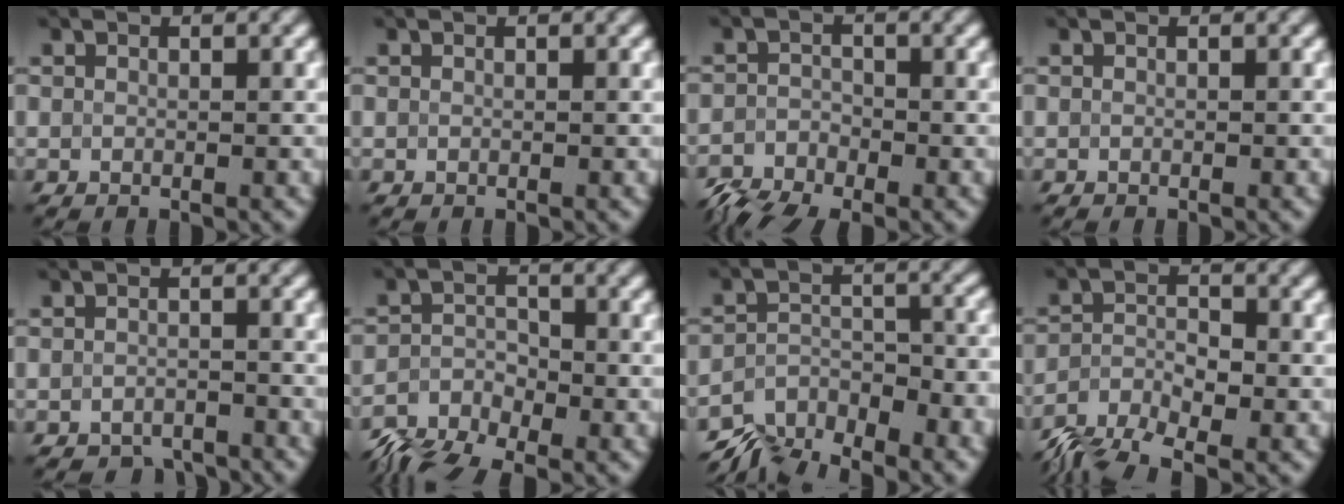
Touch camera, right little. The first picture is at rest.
{"total": 0.0}
{"total": 9.0, "force": [-7.9, 3.8, 2.0], "torque": [-0.024, -0.025, -0.138]}
{"total": 0.0}
{"total": 3.1, "force": [-2.9, 0.9, -0.2], "torque": [0.023, -0.002, -0.059]}
{"total": 10.2, "force": [-9.0, 4.2, 2.1], "torque": [-0.037, -0.028, -0.147]}
{"total": 9.7, "force": [-8.9, 2.5, 2.9], "torque": [-0.043, -0.003, -0.123]}
{"total": 7.2, "force": [-6.8, 1.2, 2.0], "torque": [-0.023, -0.012, -0.107]}